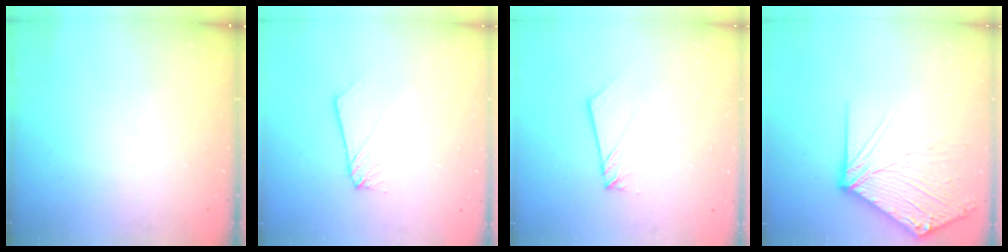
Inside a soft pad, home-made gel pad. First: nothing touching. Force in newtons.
{"total": 2.0, "press": 2.0, "slide": 0.2}
{"total": 2.7, "press": 2.7, "slide": 0.2}
{"total": 15.4, "press": 15.3, "slide": 1.8}